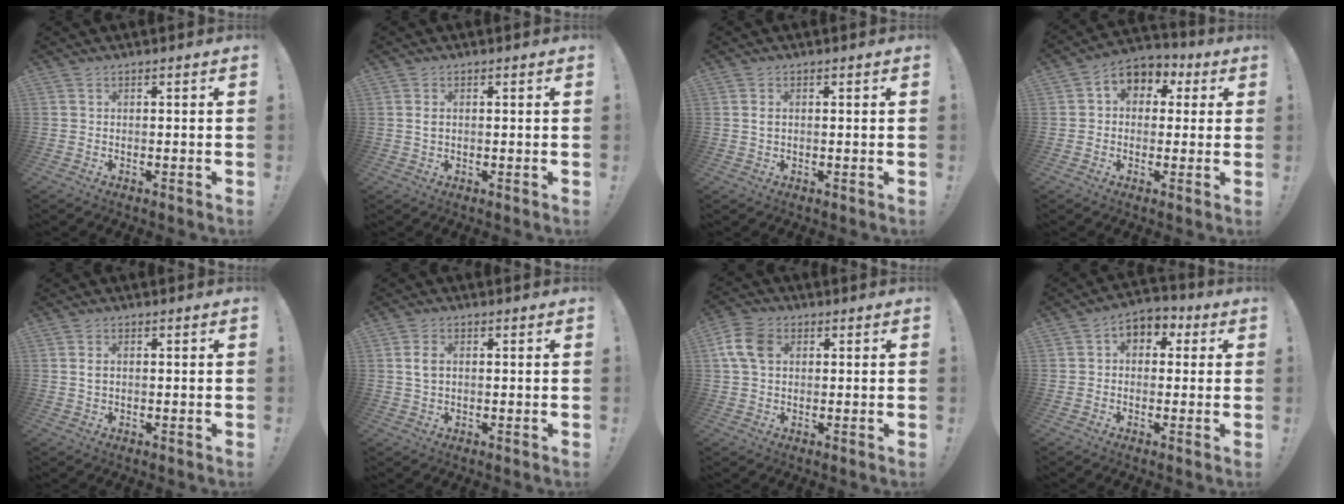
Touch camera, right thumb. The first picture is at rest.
{"total": 1.7, "force": [0.5, 0.8, 1.4], "torque": [-0.022, 0.000, 0.007]}
{"total": 1.4, "force": [0.4, 0.7, 1.1], "torque": [-0.017, 0.001, 0.005]}
{"total": 6.8, "force": [1.1, 6.0, 3.0], "torque": [-0.042, 0.002, 0.027]}
{"total": 1.7, "force": [0.5, 0.9, 1.4], "torque": [-0.021, 0.001, 0.007]}
{"total": 3.7, "force": [0.7, 2.2, 2.9], "torque": [-0.056, 0.001, 0.010]}
{"total": 9.2, "force": [2.3, 6.5, 6.1], "torque": [-0.130, 0.009, 0.047]}
{"total": 5.7, "force": [0.4, 4.8, 3.0], "torque": [-0.035, 0.009, 0.010]}